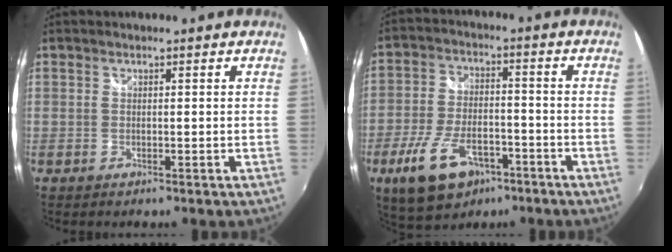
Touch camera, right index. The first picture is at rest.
{"total": 14.2, "force": [-7.8, 7.5, 9.3], "torque": [-0.200, -0.015, -0.132]}